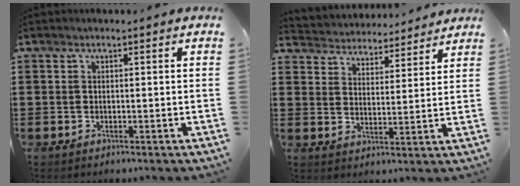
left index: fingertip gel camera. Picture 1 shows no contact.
{"total": 4.0, "force": [3.9, 0.2, -0.7], "torque": [-0.011, -0.030, 0.064]}